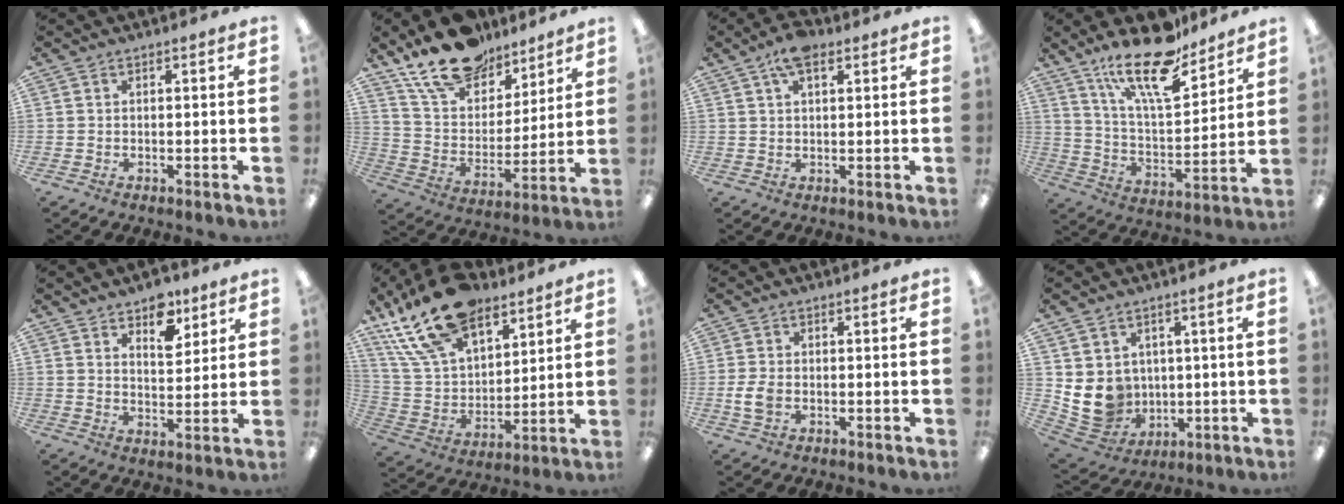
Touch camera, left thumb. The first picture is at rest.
{"total": 18.0, "force": [14.0, 9.0, 6.9], "torque": [-0.126, -0.087, 0.254]}
{"total": 6.1, "force": [3.4, 2.7, 4.3], "torque": [-0.074, -0.002, 0.058]}
{"total": 19.5, "force": [14.8, 6.4, 11.0], "torque": [-0.192, -0.091, 0.252]}
{"total": 7.2, "force": [5.2, 3.8, 3.1], "torque": [-0.020, -0.030, 0.087]}
{"total": 22.1, "force": [14.9, 11.7, 11.5], "torque": [-0.231, -0.072, 0.272]}
{"total": 4.4, "force": [-0.9, 2.9, 3.1], "torque": [-0.072, 0.000, -0.019]}
{"total": 9.5, "force": [1.0, 8.9, 3.1], "torque": [-0.089, -0.013, 0.028]}